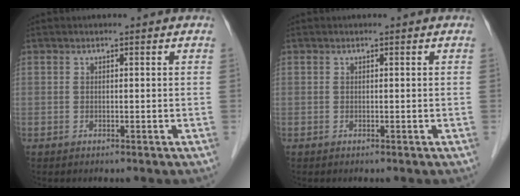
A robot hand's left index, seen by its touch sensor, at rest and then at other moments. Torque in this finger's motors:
{"motor_torque": [0.00, 0.00, -0.02, -0.01]}